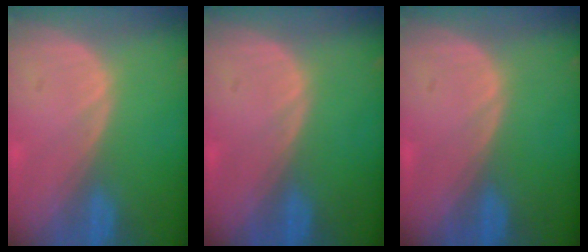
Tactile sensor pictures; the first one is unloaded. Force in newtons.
{"total": 0.0}
{"total": 0.0}